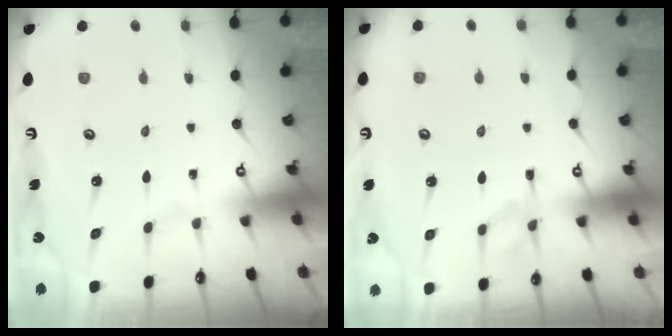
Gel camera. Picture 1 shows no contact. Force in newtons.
{"total": 1.1, "press": 0.3, "slide": 1.1}